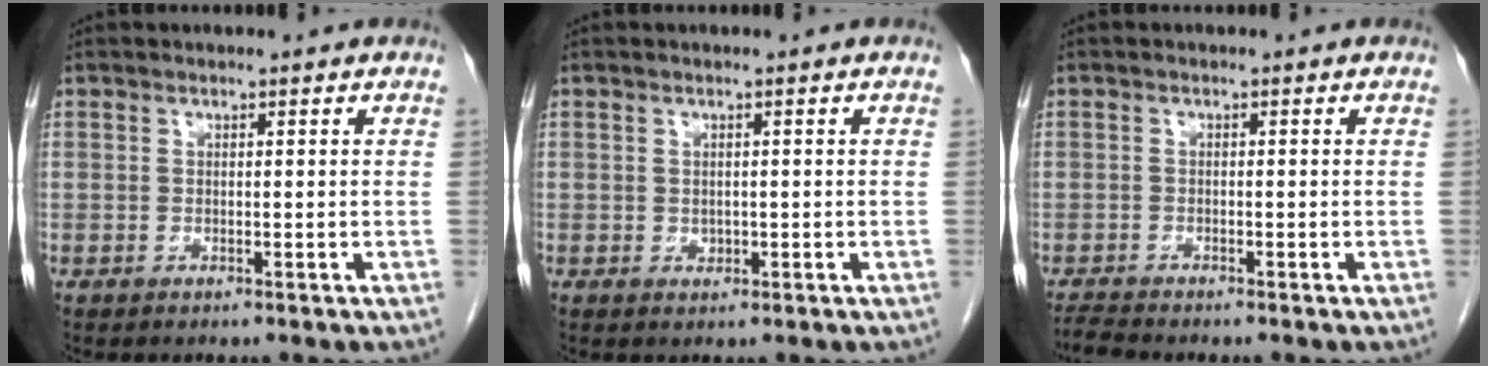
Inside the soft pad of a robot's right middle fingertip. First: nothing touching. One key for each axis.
{"total": 0.8, "fx": -0.1, "fy": 0.7, "fz": 0.4, "tx": -0.008, "ty": 0.000, "tz": 0.000}
{"total": 2.1, "fx": -2.0, "fy": -0.6, "fz": 0.3, "tx": -0.018, "ty": -0.015, "tz": -0.039}